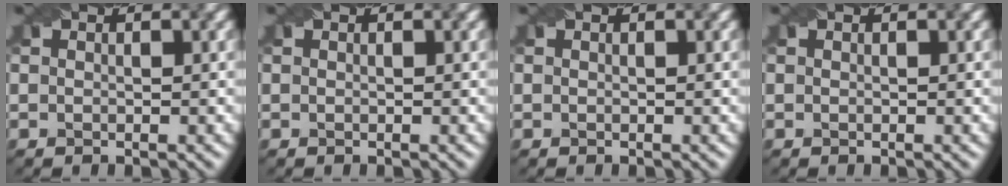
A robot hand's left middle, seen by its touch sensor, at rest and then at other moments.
{"total": 0.0}
{"total": 0.0}
{"total": 0.0}